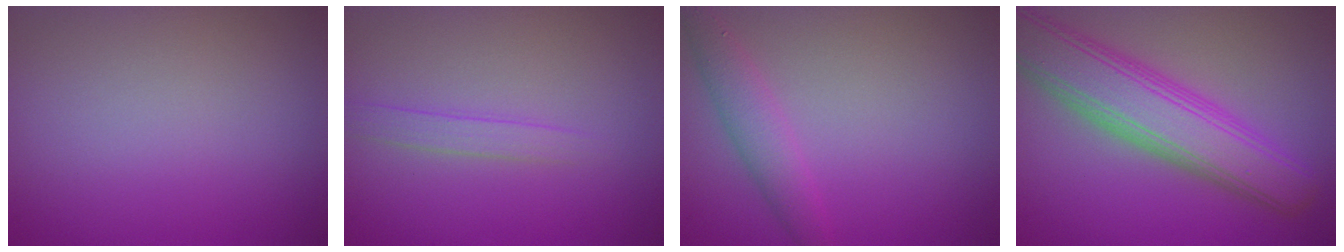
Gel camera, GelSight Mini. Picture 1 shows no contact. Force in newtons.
{"total": 1.4, "press": 1.4, "slide": 0.1}
{"total": 2.3, "press": 2.3, "slide": 0.0}
{"total": 8.1, "press": 8.1, "slide": 0.5}